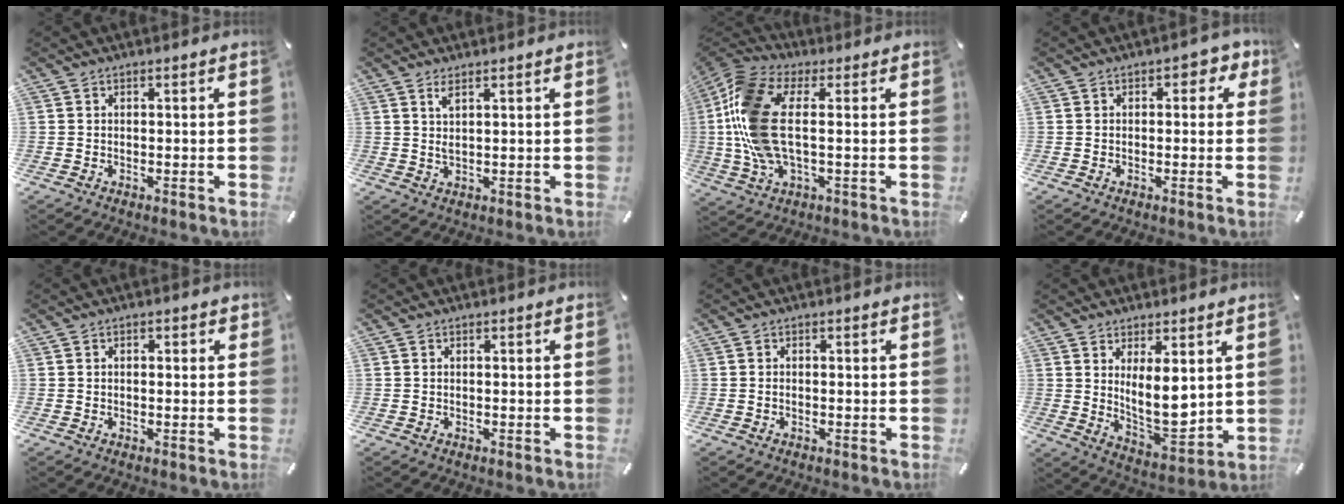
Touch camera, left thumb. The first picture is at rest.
{"total": 2.4, "force": [1.4, 0.3, 2.0], "torque": [-0.042, 0.001, 0.024]}
{"total": 15.9, "force": [0.7, 7.2, 14.1], "torque": [-0.320, -0.022, 0.011]}
{"total": 3.0, "force": [0.3, 2.1, 2.2], "torque": [-0.029, 0.005, -0.002]}
{"total": 0.9, "force": [-0.2, 0.8, 0.5], "torque": [-0.009, 0.004, -0.004]}
{"total": 0.0}
{"total": 0.8, "force": [-0.4, 0.3, 0.6], "torque": [-0.013, -0.002, -0.008]}
{"total": 11.2, "force": [3.5, 5.2, 9.2], "torque": [-0.146, -0.036, 0.061]}